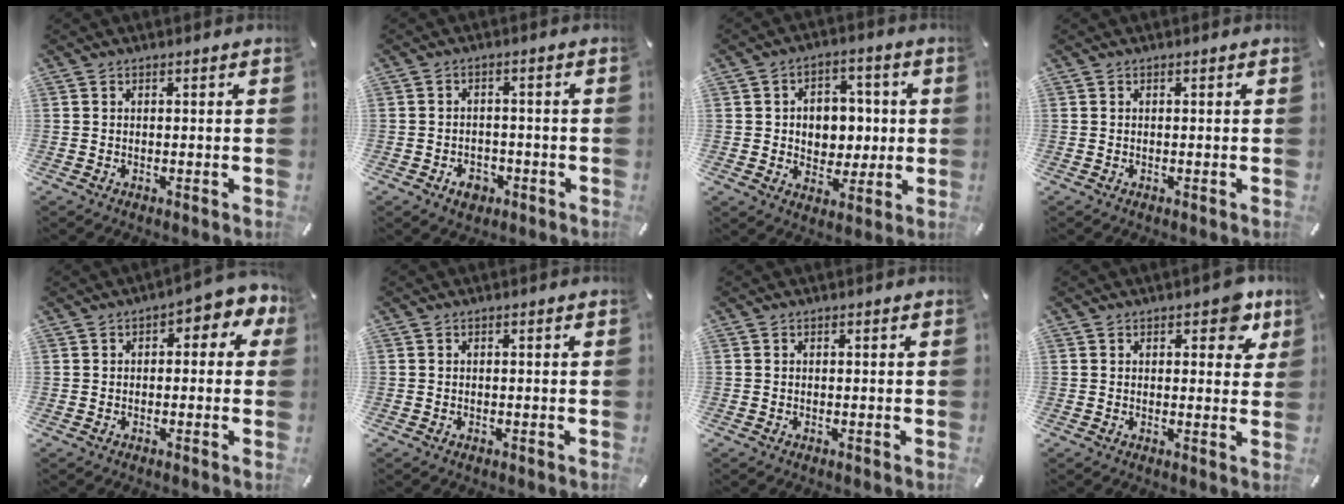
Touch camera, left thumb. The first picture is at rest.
{"total": 4.5, "force": [-2.4, 3.3, 1.9], "torque": [-0.034, 0.009, -0.043]}
{"total": 8.5, "force": [0.0, 7.4, 4.1], "torque": [-0.053, 0.006, 0.001]}
{"total": 0.0}
{"total": 4.2, "force": [0.3, 2.6, 3.3], "torque": [-0.042, 0.003, -0.005]}
{"total": 0.0}
{"total": 0.0}
{"total": 6.8, "force": [3.6, 3.7, 4.4], "torque": [-0.041, -0.010, 0.055]}